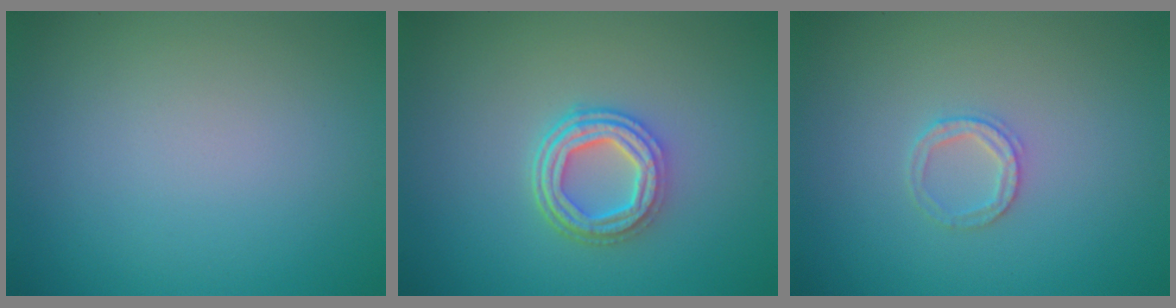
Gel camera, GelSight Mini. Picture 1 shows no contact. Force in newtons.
{"total": 4.5, "press": 3.4, "slide": 2.9}
{"total": 1.6, "press": 1.6, "slide": 0.2}